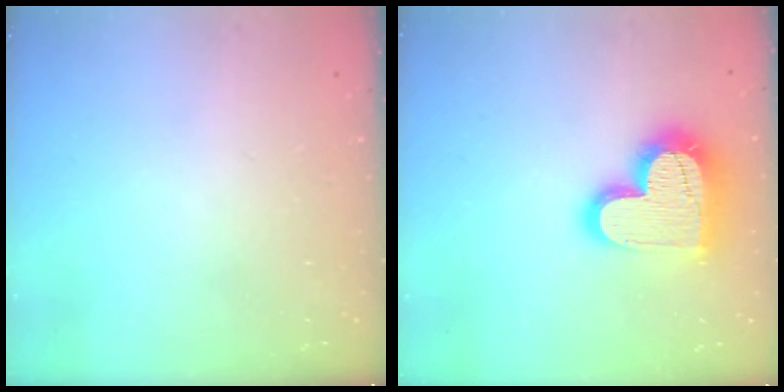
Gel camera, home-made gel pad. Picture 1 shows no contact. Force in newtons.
{"total": 19.7, "press": 19.7, "slide": 1.7}